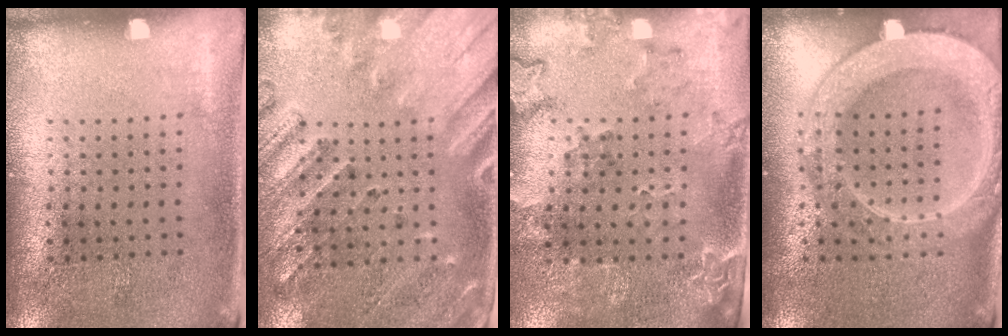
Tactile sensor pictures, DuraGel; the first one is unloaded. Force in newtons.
{"total": 2.5, "press": 2.1, "slide": 1.4}
{"total": 1.9, "press": 1.7, "slide": 1.0}
{"total": 3.7, "press": 3.7, "slide": 0.4}